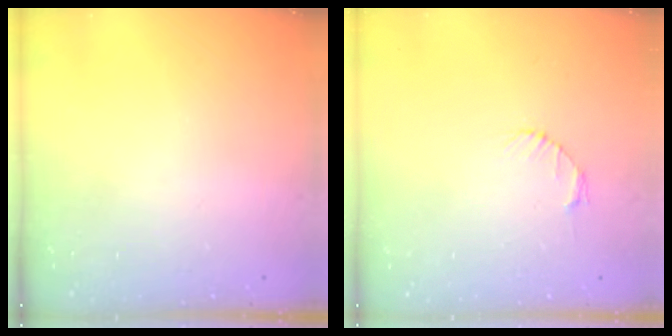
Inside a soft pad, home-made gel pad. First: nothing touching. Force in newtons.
{"total": 2.7, "press": 2.7, "slide": 0.4}